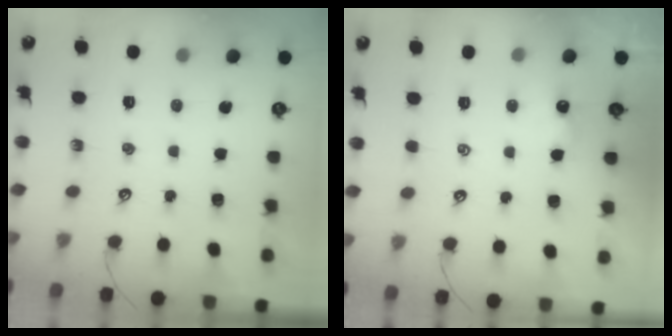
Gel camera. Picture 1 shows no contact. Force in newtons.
{"total": 0.8, "press": 0.6, "slide": 0.5}